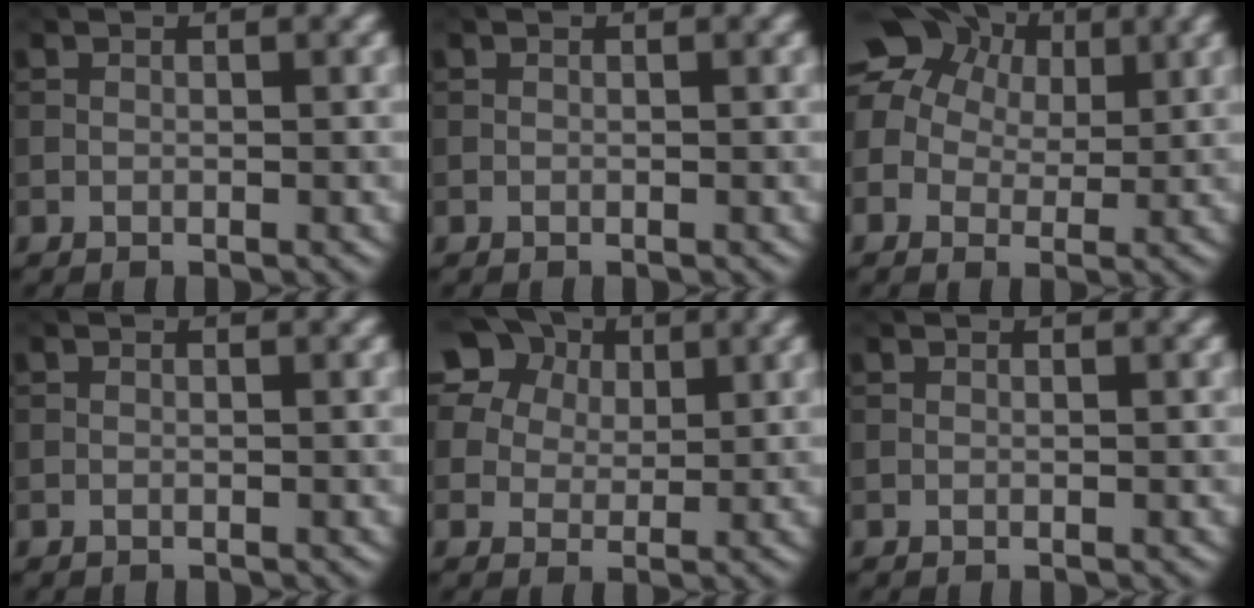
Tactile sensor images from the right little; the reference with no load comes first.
{"total": 0.0}
{"total": 10.9, "force": [4.5, 8.1, 5.7], "torque": [-0.108, 0.034, 0.059]}
{"total": 0.6, "force": [-0.5, 0.1, -0.2], "torque": [0.005, -0.004, -0.009]}
{"total": 14.7, "force": [8.3, 10.3, 6.5], "torque": [-0.180, 0.050, 0.138]}
{"total": 0.0}